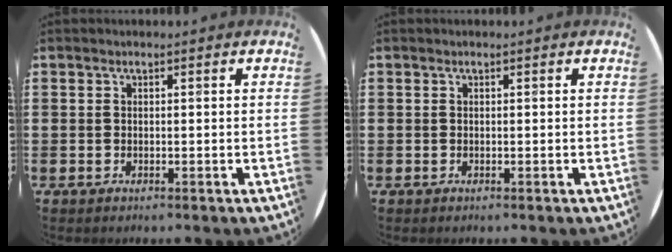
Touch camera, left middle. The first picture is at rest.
{"total": 0.0}